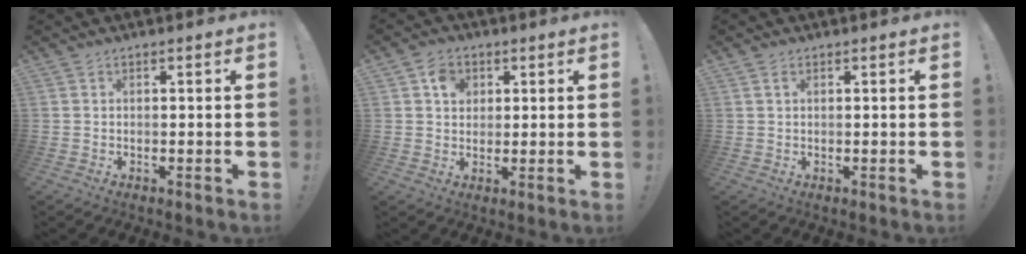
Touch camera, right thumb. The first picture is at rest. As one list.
[{"total": 5.8, "force": [2.2, 4.8, 2.3], "torque": [-0.035, 0.000, 0.039]}, {"total": 1.3, "force": [0.7, 0.7, 0.9], "torque": [-0.014, 0.000, 0.012]}]